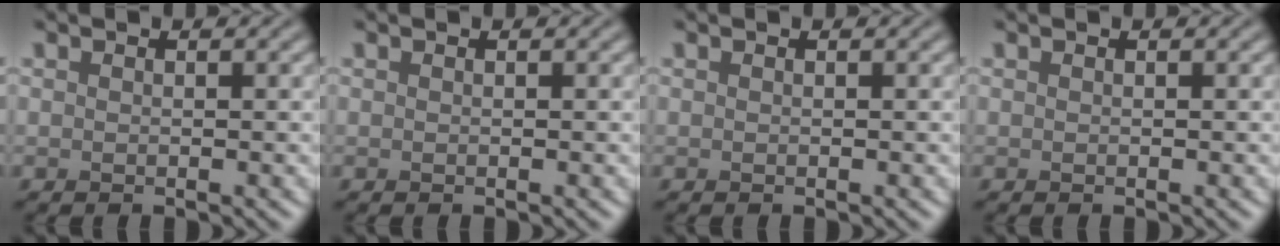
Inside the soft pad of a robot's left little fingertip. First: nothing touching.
{"total": 0.0}
{"total": 0.0}
{"total": 0.0}